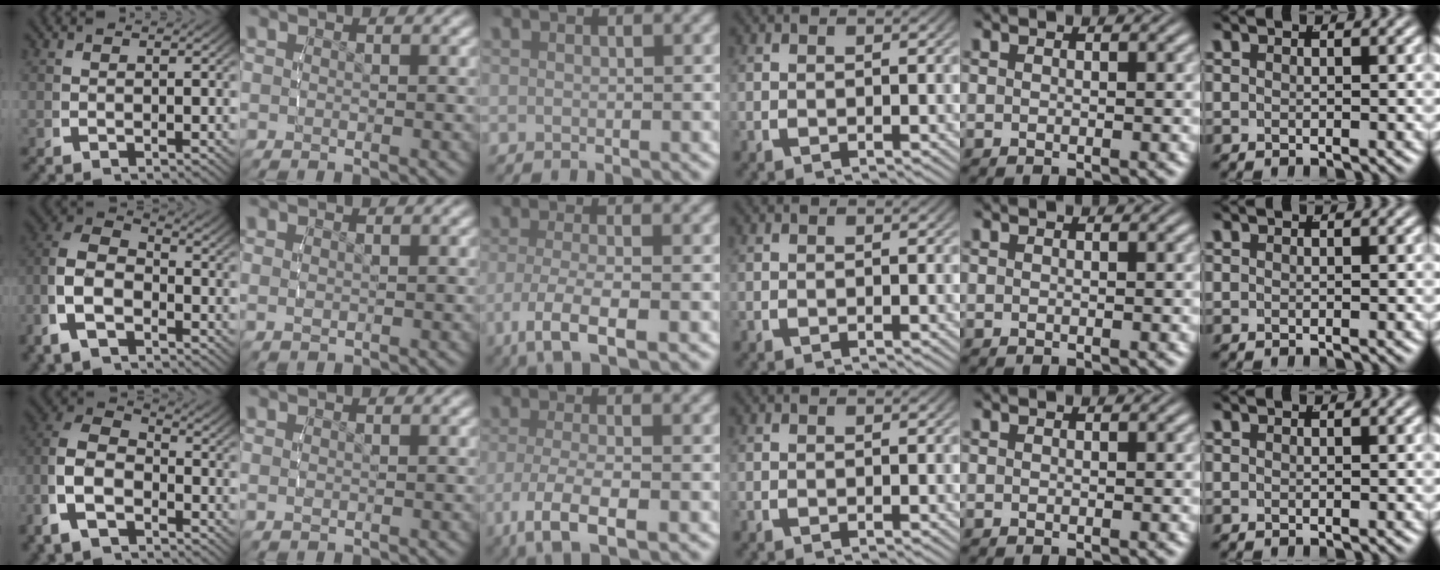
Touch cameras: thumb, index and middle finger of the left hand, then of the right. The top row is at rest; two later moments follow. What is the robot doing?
{"motion": "lift_and_place", "object": "cloth"}